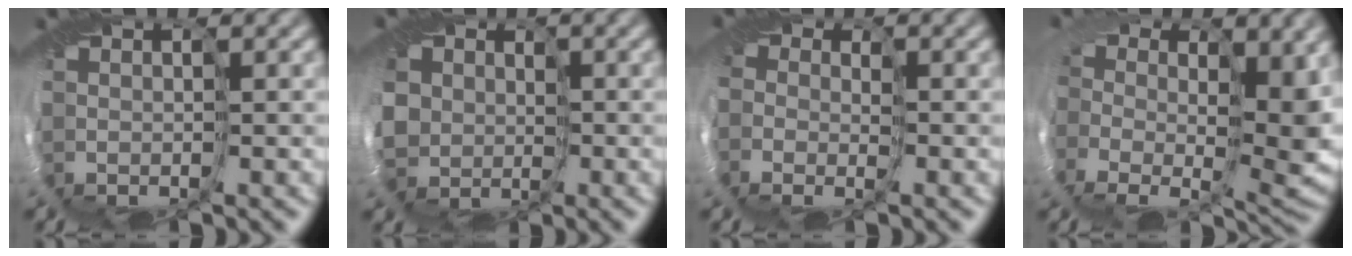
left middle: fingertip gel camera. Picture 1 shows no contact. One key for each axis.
{"total": 5.3, "fx": -1.6, "fy": 4.5, "fz": 2.2, "tx": -0.026, "ty": -0.018, "tz": -0.055}
{"total": 2.0, "fx": -1.1, "fy": 1.6, "fz": 0.1, "tx": 0.009, "ty": -0.022, "tz": -0.025}
{"total": 8.0, "fx": 0.5, "fy": 4.9, "fz": 6.3, "tx": -0.097, "ty": -0.046, "tz": 0.014}